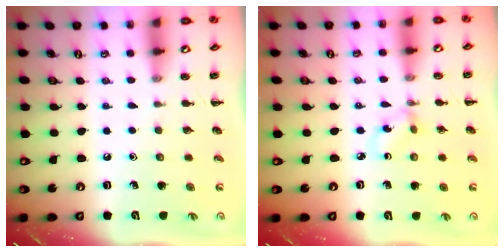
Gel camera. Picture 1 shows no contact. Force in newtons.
{"total": 1.4, "press": 1.3, "slide": 0.6}